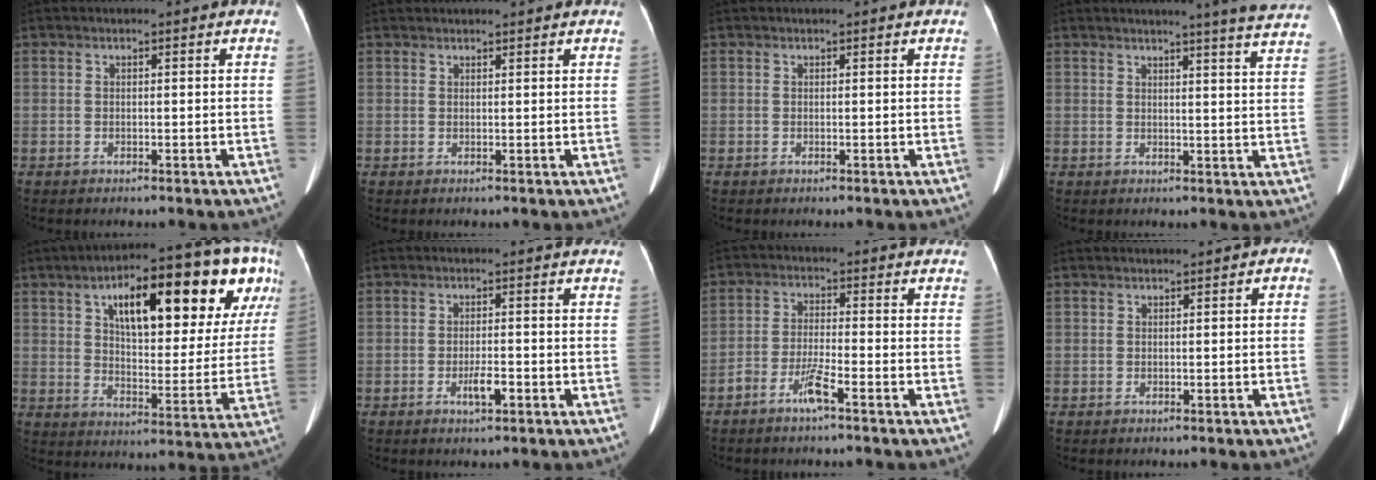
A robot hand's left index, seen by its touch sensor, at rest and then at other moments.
{"total": 4.6, "force": [4.3, 0.7, 1.5], "torque": [-0.017, 0.033, 0.055]}
{"total": 1.0, "force": [0.9, 0.1, 0.4], "torque": [-0.008, 0.014, 0.012]}
{"total": 11.3, "force": [10.3, -1.2, 4.4], "torque": [-0.050, -0.050, 0.098]}
{"total": 23.1, "force": [10.5, 7.5, 19.1], "torque": [-0.260, 0.046, 0.152]}
{"total": 2.5, "force": [-1.9, 0.3, 1.7], "torque": [-0.030, -0.017, -0.027]}
{"total": 4.4, "force": [-3.5, -0.1, 2.6], "torque": [-0.056, -0.016, -0.065]}
{"total": 1.0, "force": [-0.1, 0.6, 0.8], "torque": [-0.007, 0.013, 0.000]}